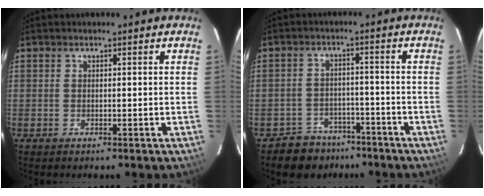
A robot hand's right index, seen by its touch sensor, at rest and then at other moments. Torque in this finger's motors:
{"motor_torque": [-0.35, -0.13, -0.71, -0.18]}